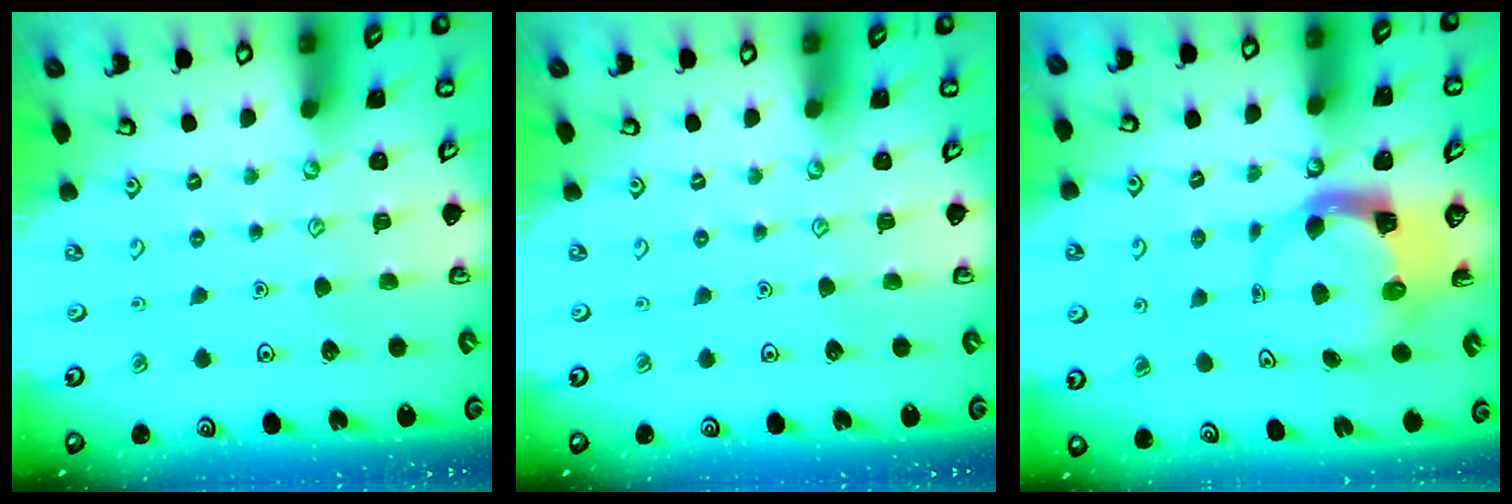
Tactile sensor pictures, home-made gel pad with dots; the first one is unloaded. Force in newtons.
{"total": 0.0}
{"total": 3.8, "press": 3.7, "slide": 0.6}